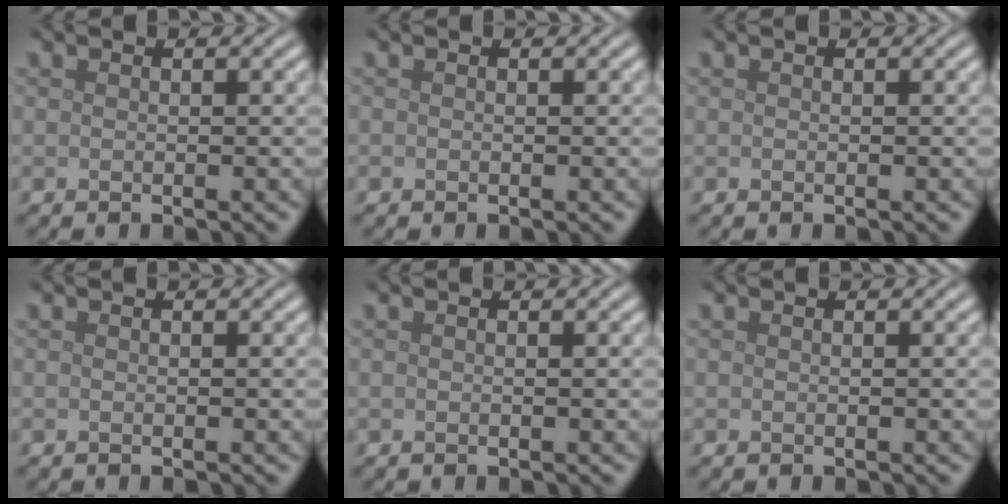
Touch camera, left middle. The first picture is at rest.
{"total": 0.0}
{"total": 0.0}
{"total": 0.0}
{"total": 0.0}
{"total": 0.0}